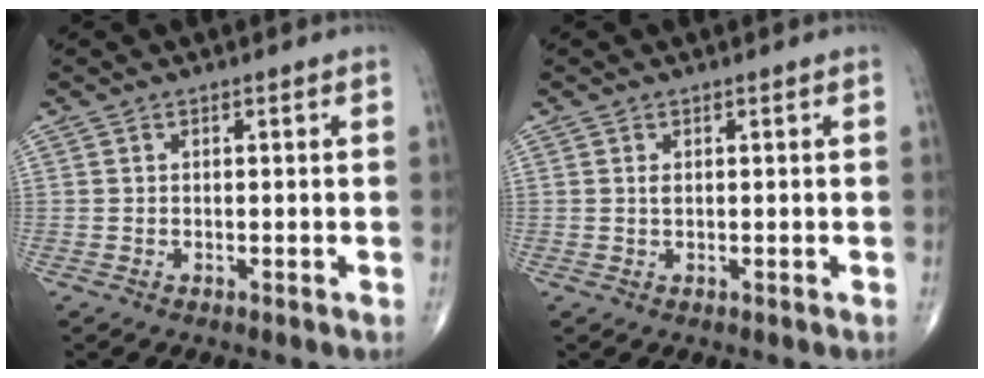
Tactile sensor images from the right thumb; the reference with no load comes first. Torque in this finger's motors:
{"motor_torque": [0.32, 0.68, 0.27, 0.29, -0.01]}